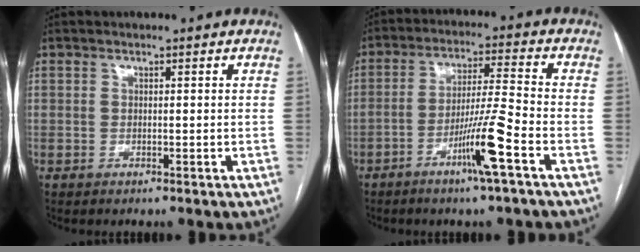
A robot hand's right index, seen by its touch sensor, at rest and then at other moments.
{"total": 9.0, "force": [-4.4, -1.1, 7.7], "torque": [-0.146, -0.003, -0.081]}